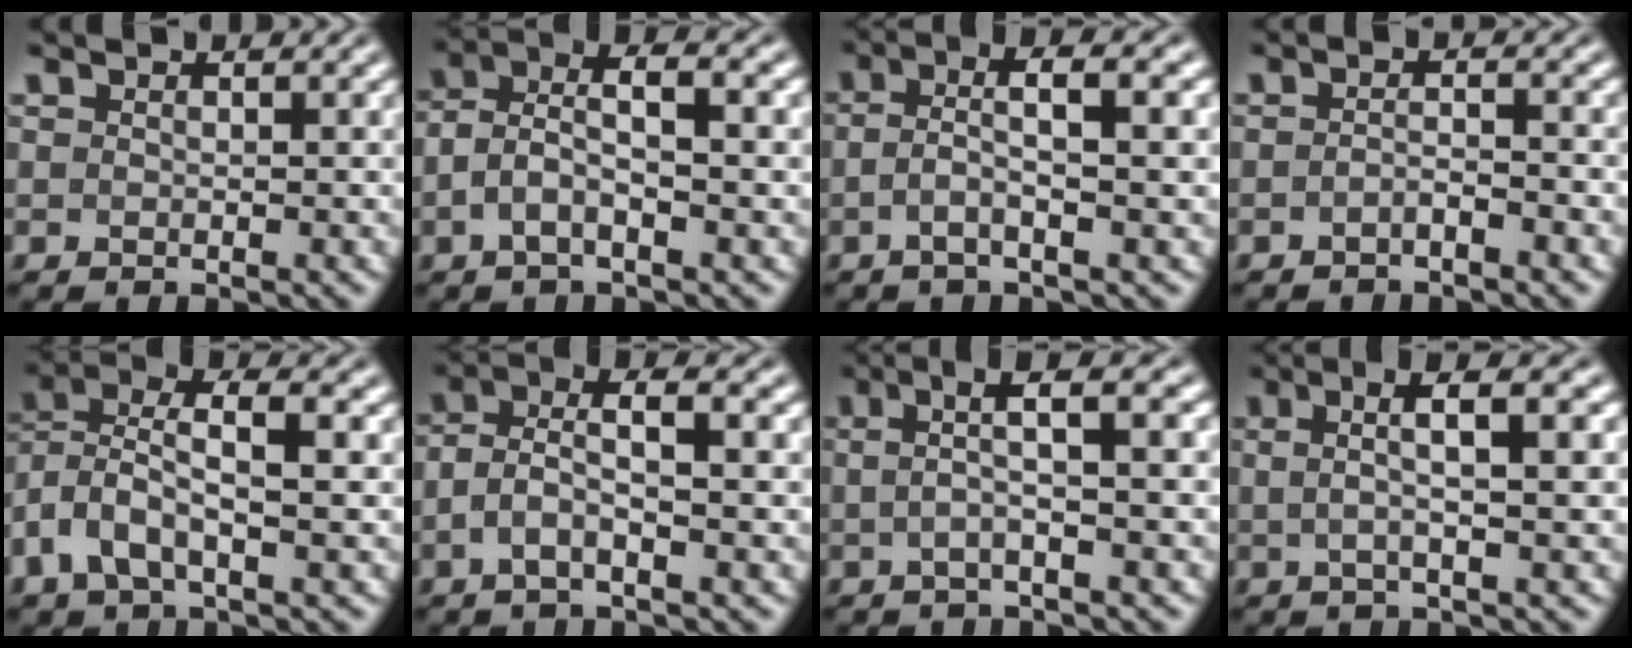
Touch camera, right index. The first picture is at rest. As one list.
[{"total": 3.9, "force": [0.3, 1.7, 3.5], "torque": [-0.067, -0.011, 0.008]}, {"total": 3.3, "force": [-0.4, 0.1, 3.2], "torque": [-0.056, -0.001, -0.008]}, {"total": 1.7, "force": [-1.5, -0.5, 0.8], "torque": [-0.009, -0.005, -0.026]}, {"total": 6.1, "force": [1.2, 4.0, 4.5], "torque": [-0.109, -0.012, 0.022]}, {"total": 3.6, "force": [0.0, 1.4, 3.3], "torque": [-0.067, -0.013, 0.004]}, {"total": 3.7, "force": [0.7, 0.0, 3.6], "torque": [-0.051, 0.013, 0.005]}, {"total": 4.4, "force": [1.4, 0.4, 4.1], "torque": [-0.058, 0.016, 0.018]}]